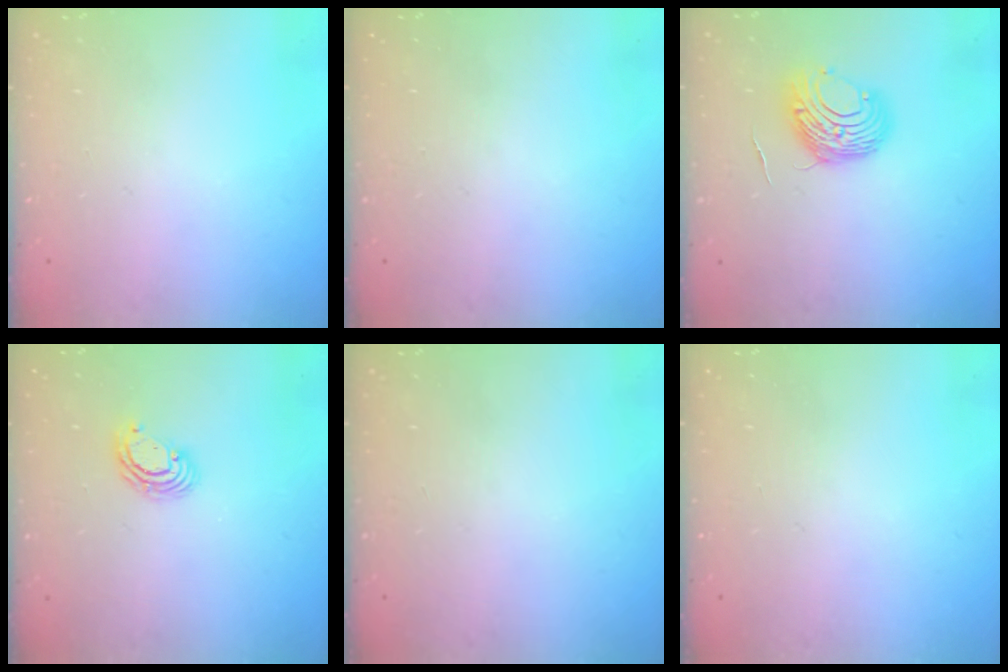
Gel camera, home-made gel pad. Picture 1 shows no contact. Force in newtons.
{"total": 0.0}
{"total": 10.2, "press": 10.2, "slide": 0.8}
{"total": 4.4, "press": 4.4, "slide": 0.0}
{"total": 0.0}
{"total": 0.0}